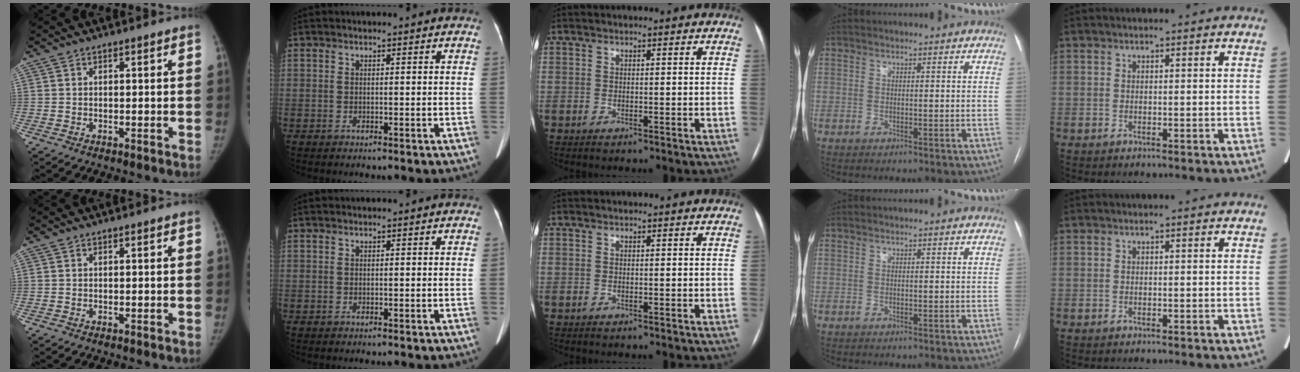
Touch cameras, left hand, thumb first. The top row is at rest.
{}